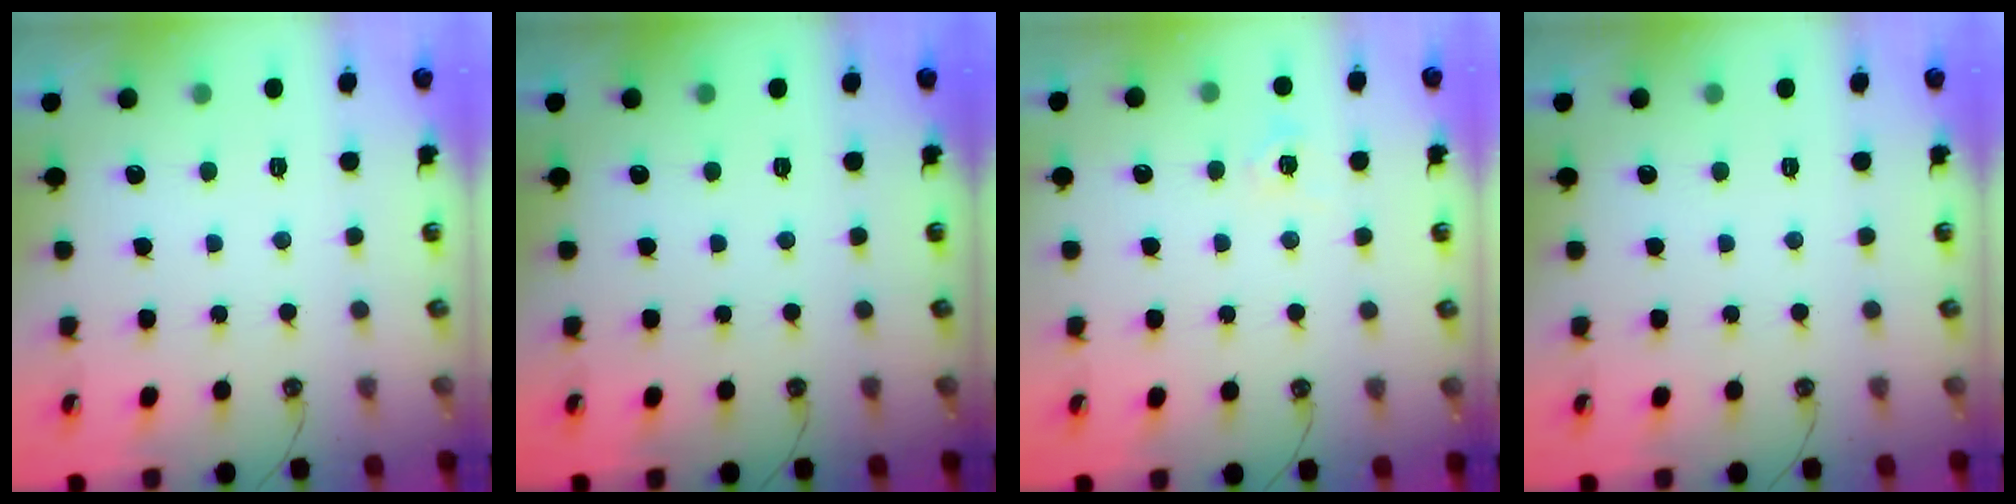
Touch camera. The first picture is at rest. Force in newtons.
{"total": 0.0}
{"total": 6.6, "press": 6.6, "slide": 0.3}
{"total": 0.0}